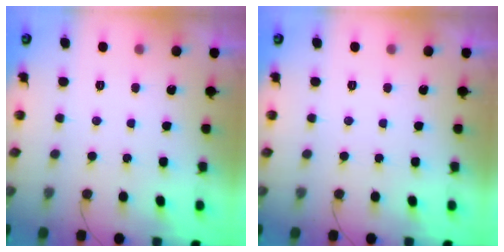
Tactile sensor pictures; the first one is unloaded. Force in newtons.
{"total": 0.0}